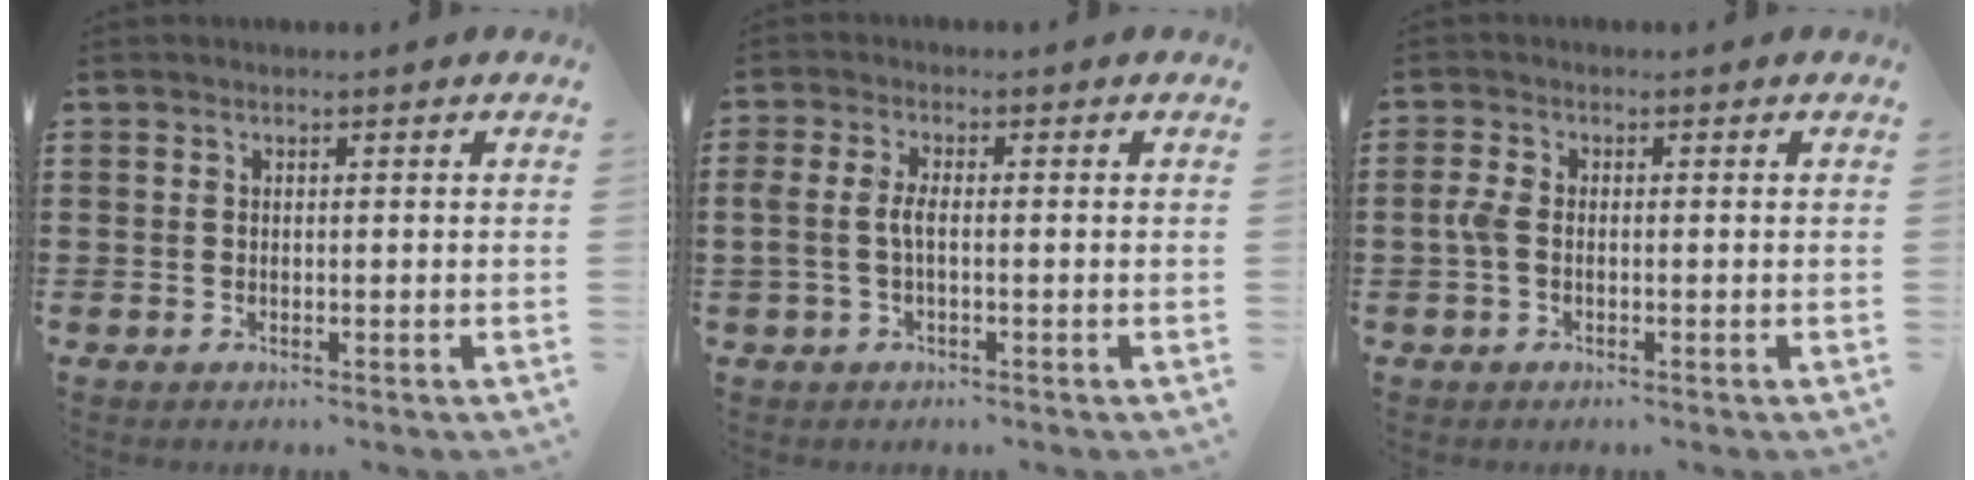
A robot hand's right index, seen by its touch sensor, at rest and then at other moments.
{"total": 2.8, "force": [-0.6, 1.0, 2.6], "torque": [-0.071, -0.005, -0.018]}
{"total": 2.3, "force": [-0.5, 1.2, 1.8], "torque": [-0.052, -0.002, -0.015]}